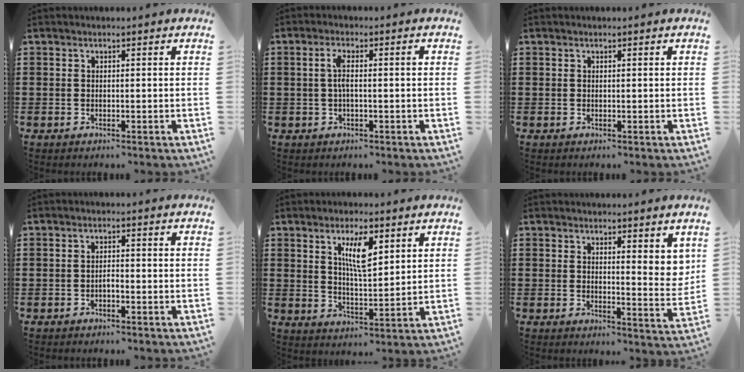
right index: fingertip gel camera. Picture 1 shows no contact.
{"total": 3.2, "force": [-0.1, 0.4, 3.1], "torque": [-0.058, 0.003, -0.005]}
{"total": 0.0}
{"total": 1.2, "force": [-0.7, 0.3, 0.9], "torque": [-0.021, 0.000, -0.013]}
{"total": 6.8, "force": [3.1, 2.2, 5.6], "torque": [-0.110, 0.004, 0.051]}
{"total": 3.7, "force": [2.8, 1.3, 1.9], "torque": [-0.031, -0.007, 0.048]}